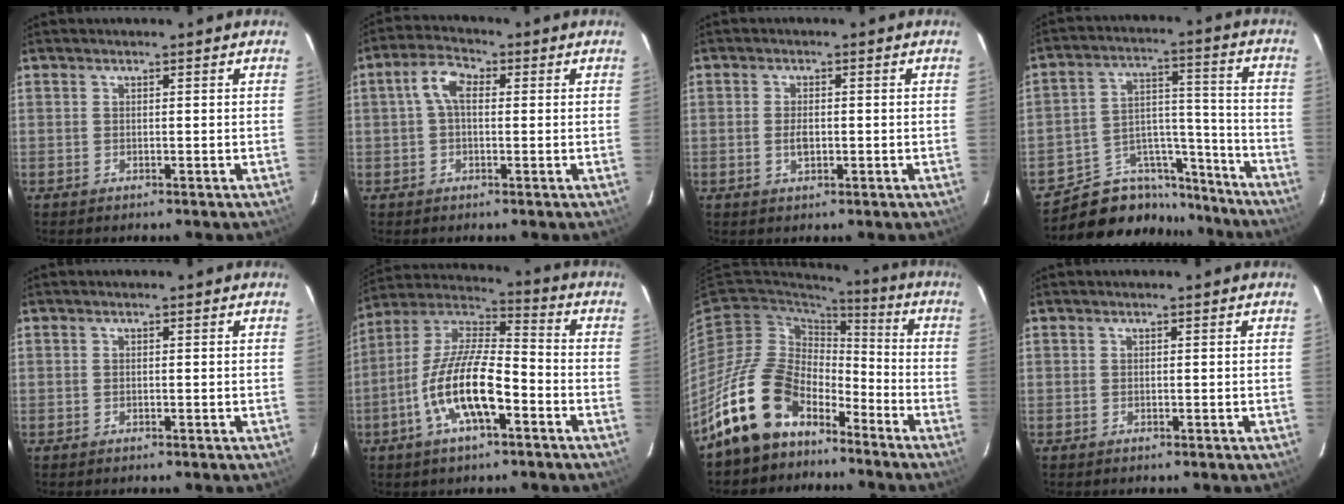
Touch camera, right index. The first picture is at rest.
{"total": 5.0, "force": [0.5, 2.8, 4.0], "torque": [-0.082, 0.020, 0.009]}
{"total": 2.6, "force": [-0.5, 1.4, 2.2], "torque": [-0.040, 0.000, -0.008]}
{"total": 15.9, "force": [-13.7, 7.7, 2.6], "torque": [-0.040, 0.071, -0.202]}
{"total": 0.0}
{"total": 14.8, "force": [-6.1, 4.6, 12.7], "torque": [-0.260, -0.005, -0.119]}
{"total": 17.2, "force": [-11.7, 10.1, 7.5], "torque": [-0.151, 0.021, -0.200]}
{"total": 0.0}